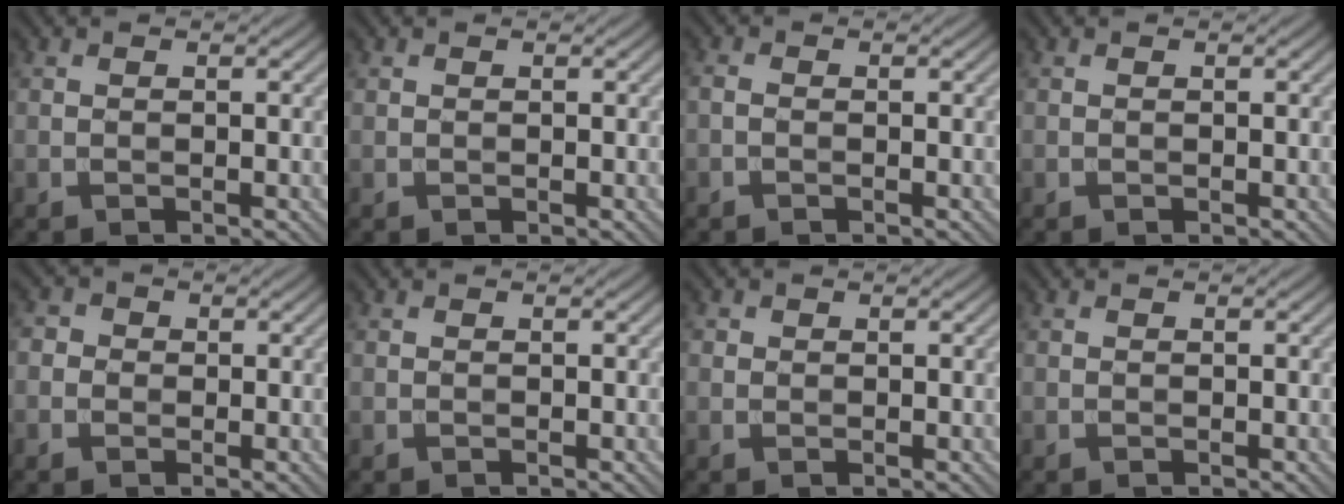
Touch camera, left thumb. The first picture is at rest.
{"total": 0.0}
{"total": 1.0, "force": [-0.5, 0.5, 0.7], "torque": [-0.020, 0.001, -0.015]}
{"total": 0.0}
{"total": 2.1, "force": [-0.2, 2.1, 0.5], "torque": [-0.009, 0.004, -0.018]}
{"total": 0.0}
{"total": 0.8, "force": [0.2, 0.7, 0.2], "torque": [-0.002, -0.001, 0.001]}
{"total": 0.0}